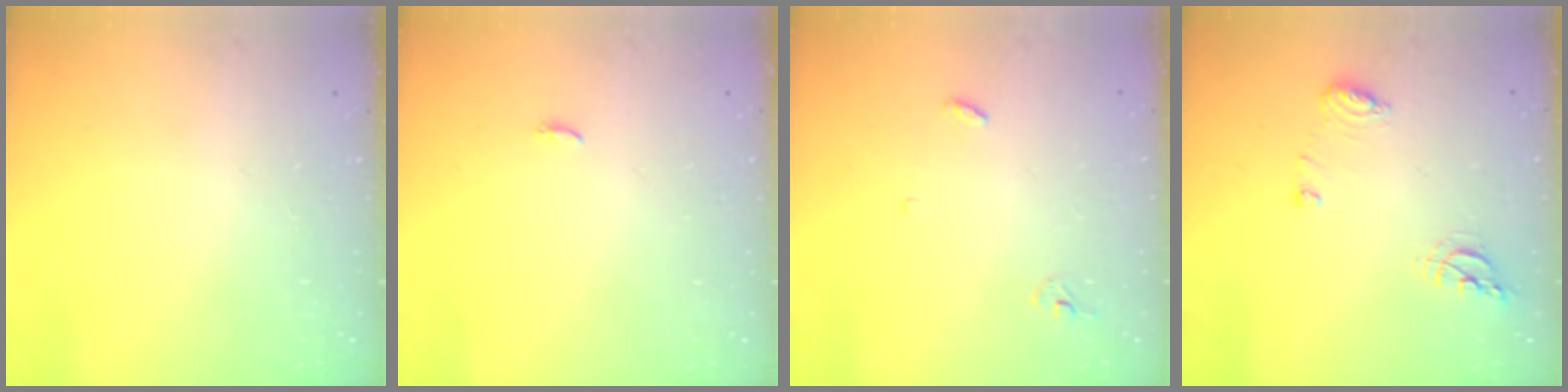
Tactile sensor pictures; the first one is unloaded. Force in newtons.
{"total": 5.6, "press": 3.4, "slide": 4.4}
{"total": 3.3, "press": 3.2, "slide": 0.3}
{"total": 8.1, "press": 8.1, "slide": 0.4}